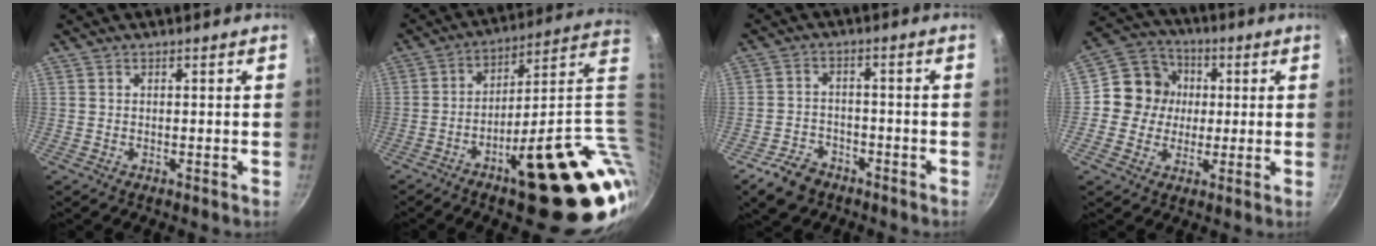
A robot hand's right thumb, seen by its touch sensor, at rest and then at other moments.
{"total": 27.0, "force": [-4.1, 8.3, 25.3], "torque": [-0.281, 0.000, -0.045]}
{"total": 7.2, "force": [-4.8, 4.6, 2.9], "torque": [-0.045, 0.039, -0.078]}
{"total": 10.2, "force": [0.7, 9.6, 3.3], "torque": [-0.015, 0.020, -0.008]}